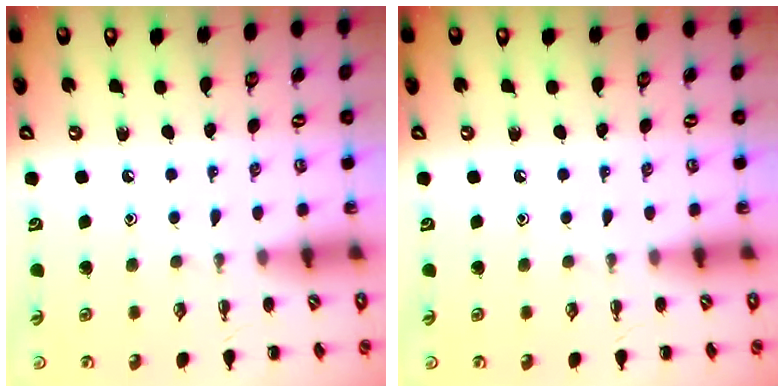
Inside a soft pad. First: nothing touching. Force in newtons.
{"total": 0.0}